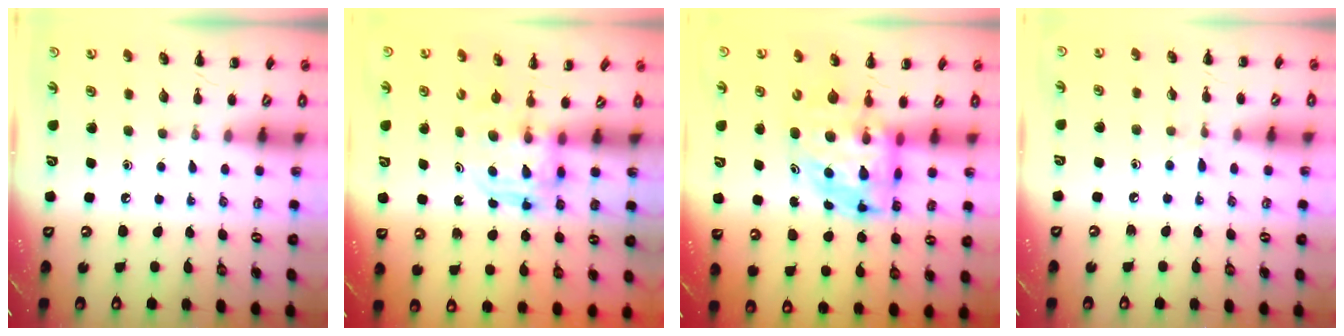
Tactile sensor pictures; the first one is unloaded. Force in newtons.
{"total": 3.8, "press": 3.8, "slide": 0.3}
{"total": 7.2, "press": 7.0, "slide": 1.9}
{"total": 4.8, "press": 4.4, "slide": 1.9}